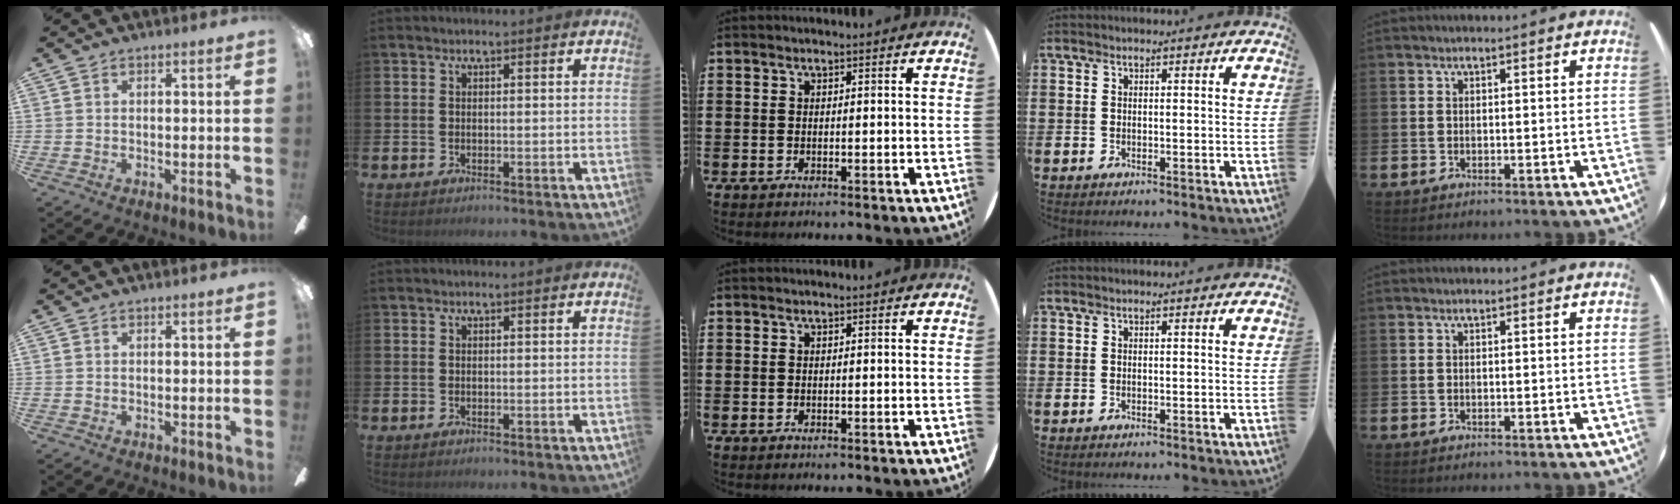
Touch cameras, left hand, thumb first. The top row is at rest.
{}